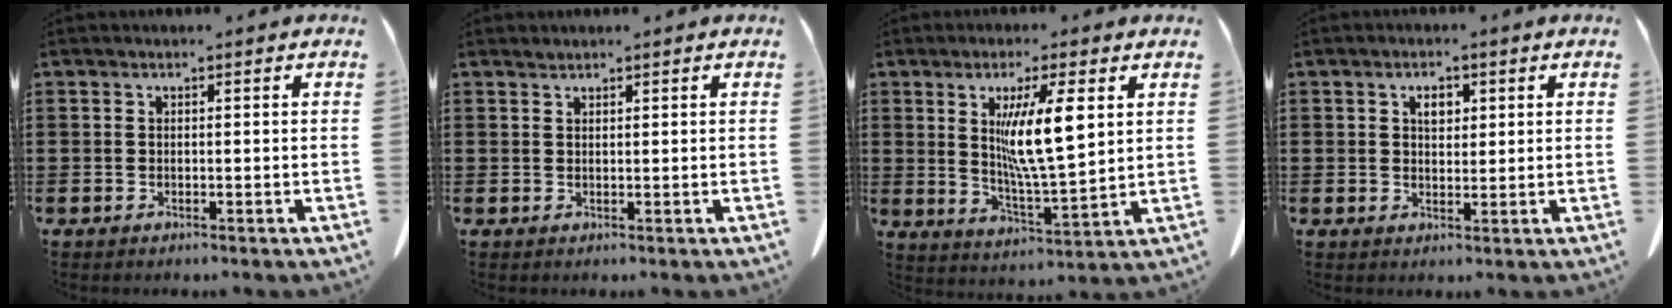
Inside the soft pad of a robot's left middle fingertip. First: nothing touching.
{"total": 0.7, "force": [0.6, 0.0, 0.1], "torque": [-0.004, -0.001, 0.013]}
{"total": 9.5, "force": [3.3, 1.9, 8.7], "torque": [-0.155, -0.007, 0.052]}
{"total": 2.5, "force": [1.0, 1.5, 1.7], "torque": [-0.023, -0.001, 0.015]}